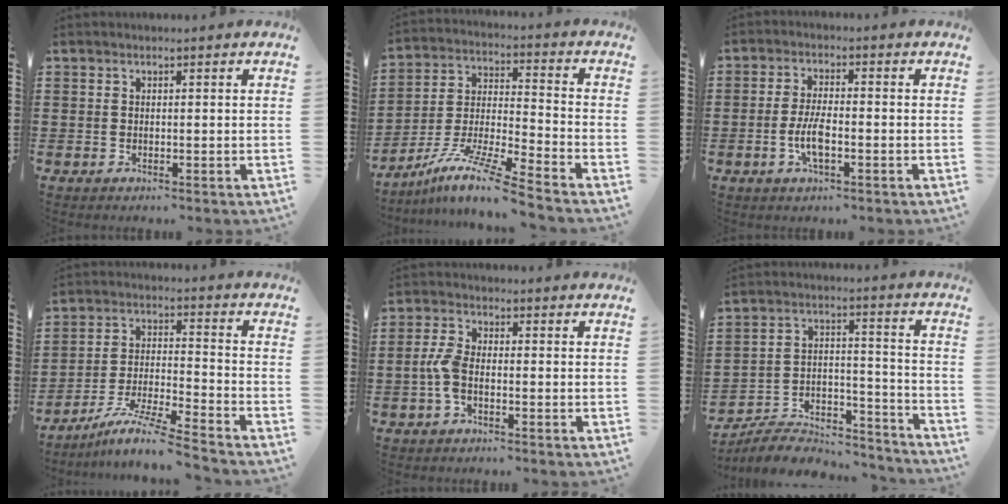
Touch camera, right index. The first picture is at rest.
{"total": 10.5, "force": [-8.5, 0.4, 6.2], "torque": [-0.123, 0.004, -0.171]}
{"total": 4.8, "force": [-1.5, 1.4, 4.4], "torque": [-0.103, -0.005, -0.035]}
{"total": 8.7, "force": [-7.5, -0.1, 4.5], "torque": [-0.092, -0.002, -0.149]}
{"total": 4.3, "force": [-1.1, 1.9, 3.7], "torque": [-0.094, -0.004, -0.027]}
{"total": 6.7, "force": [-6.2, 2.2, 1.6], "torque": [-0.034, 0.011, -0.122]}